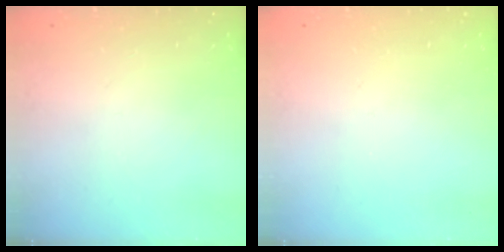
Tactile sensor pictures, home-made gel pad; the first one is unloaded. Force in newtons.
{"total": 0.0}